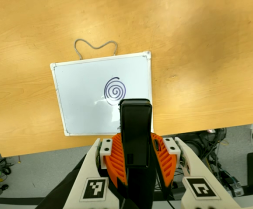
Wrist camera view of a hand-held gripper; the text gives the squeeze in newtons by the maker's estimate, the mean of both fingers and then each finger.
{"total": 5.0, "left": 3.6, "right": 6.5}